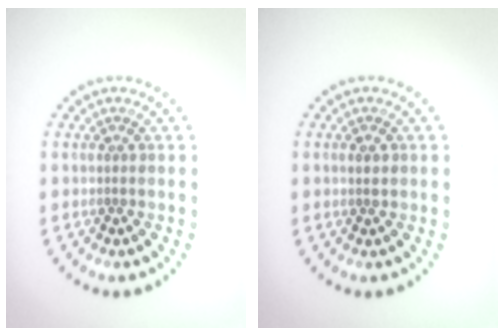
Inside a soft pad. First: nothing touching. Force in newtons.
{"total": 1.0, "press": 0.9, "slide": 0.4}